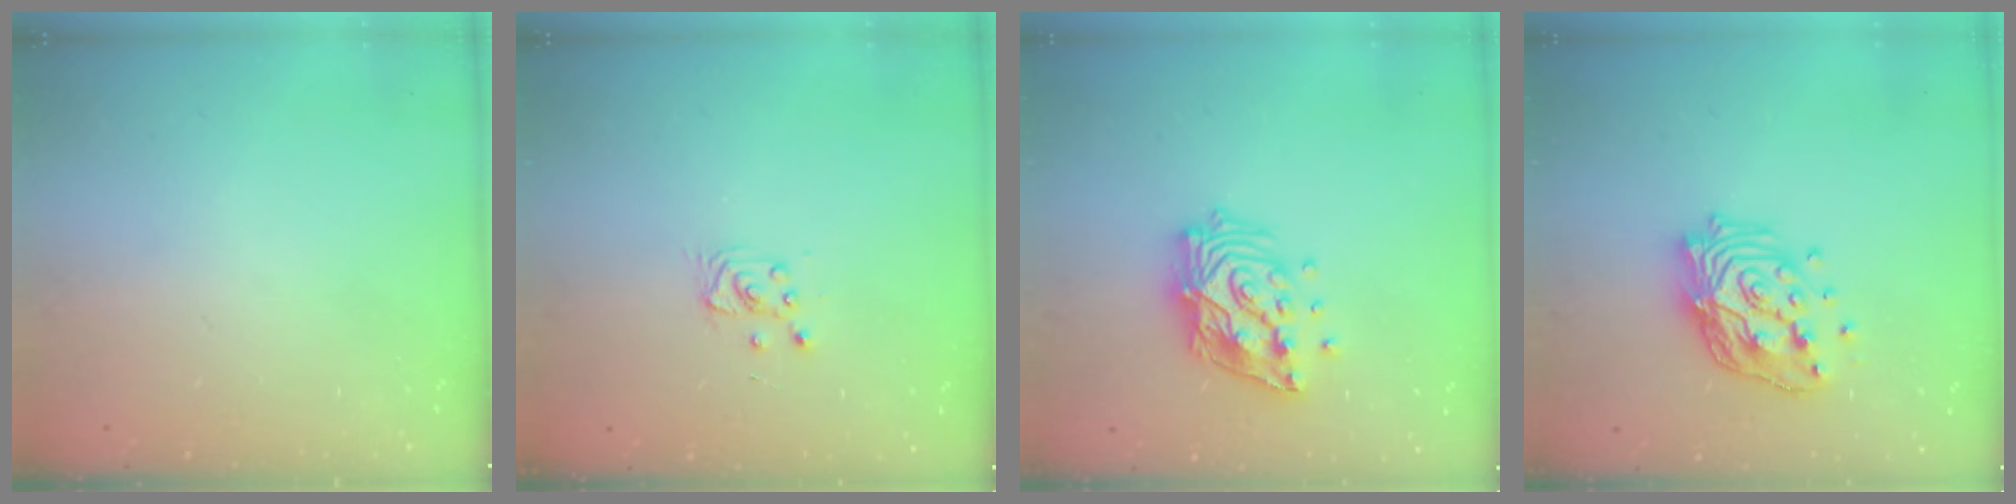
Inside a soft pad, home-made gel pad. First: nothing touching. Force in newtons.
{"total": 2.9, "press": 2.9, "slide": 0.4}
{"total": 17.9, "press": 17.8, "slide": 2.1}
{"total": 16.7, "press": 16.7, "slide": 1.5}